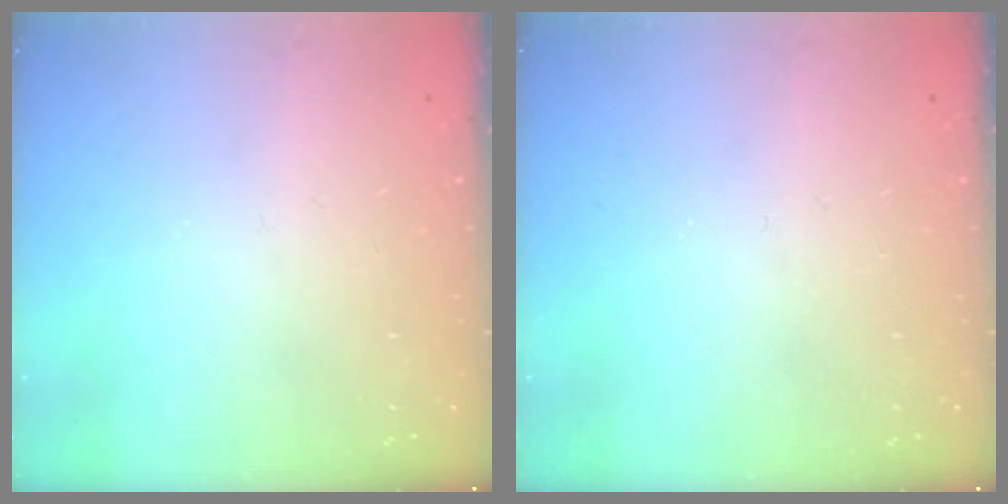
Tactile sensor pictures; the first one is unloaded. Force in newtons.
{"total": 0.0}